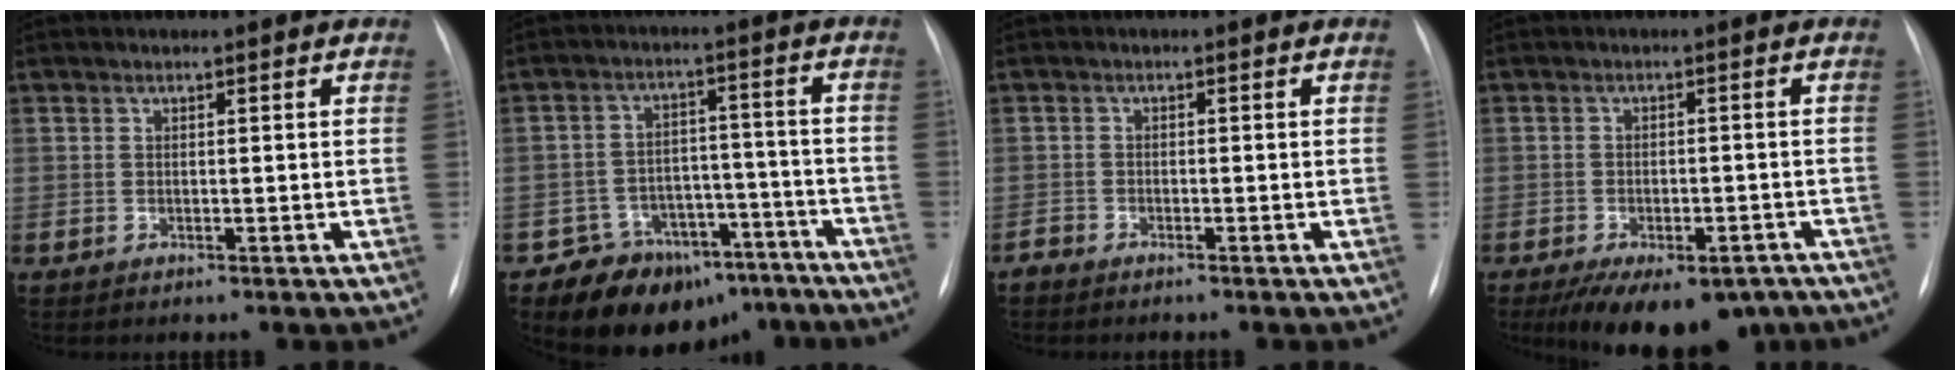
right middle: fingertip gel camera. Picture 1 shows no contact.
{"total": 12.1, "force": [-9.0, 7.4, 3.3], "torque": [-0.028, 0.054, -0.125]}
{"total": 1.3, "force": [-1.3, 0.1, 0.1], "torque": [-0.004, -0.002, -0.025]}
{"total": 13.2, "force": [-9.6, 6.0, 6.9], "torque": [-0.106, -0.007, -0.128]}